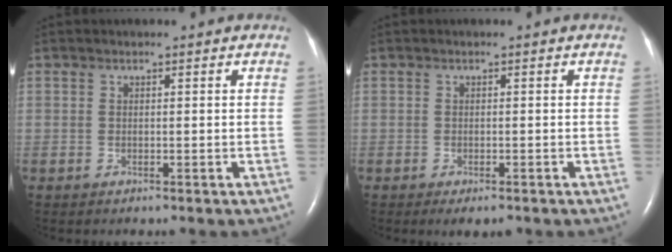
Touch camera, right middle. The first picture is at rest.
{"total": 2.5, "force": [-1.7, 0.9, 1.7], "torque": [-0.020, -0.004, -0.019]}